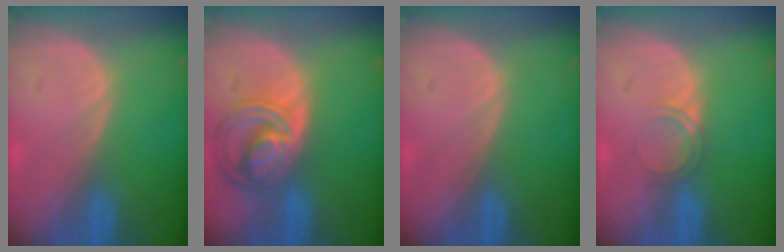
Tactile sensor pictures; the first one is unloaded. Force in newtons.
{"total": 8.7, "press": 7.5, "slide": 4.4}
{"total": 0.0}
{"total": 2.0, "press": 2.0, "slide": 0.2}